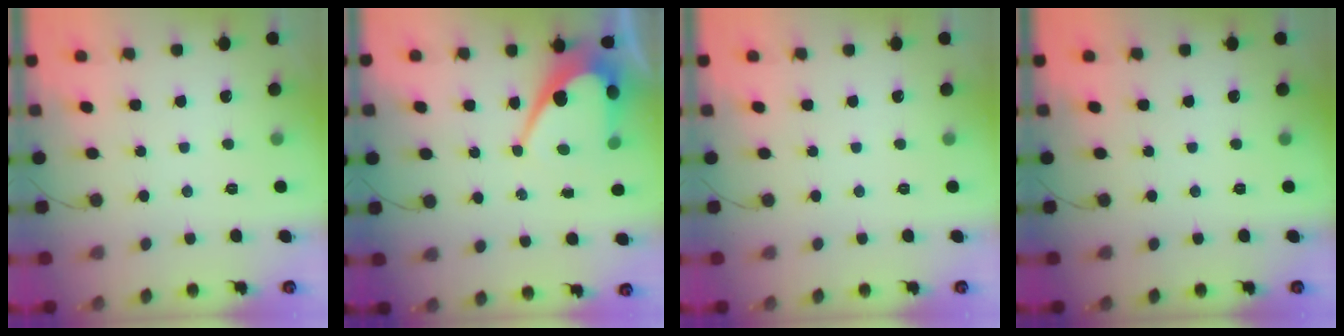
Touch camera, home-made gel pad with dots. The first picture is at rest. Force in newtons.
{"total": 10.5, "press": 10.5, "slide": 0.9}
{"total": 0.0}
{"total": 0.0}